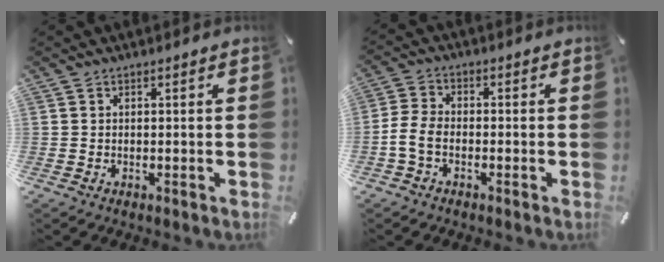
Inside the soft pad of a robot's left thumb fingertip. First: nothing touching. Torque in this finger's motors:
{"motor_torque": [0.50, 1.02, 0.84, 0.23, -0.11]}